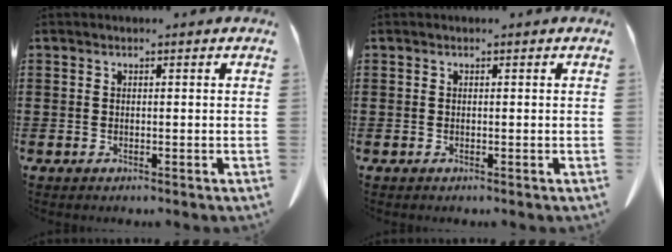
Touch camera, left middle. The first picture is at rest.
{"total": 0.0}